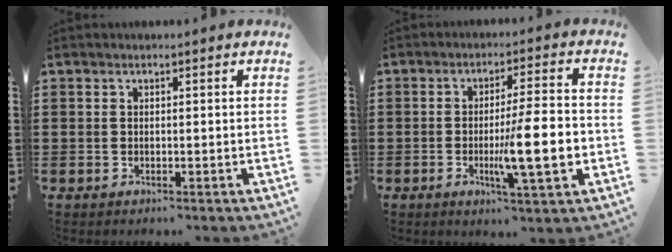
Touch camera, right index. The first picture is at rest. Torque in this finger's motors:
{"motor_torque": [2.14, 0.00, 0.97, 0.21]}